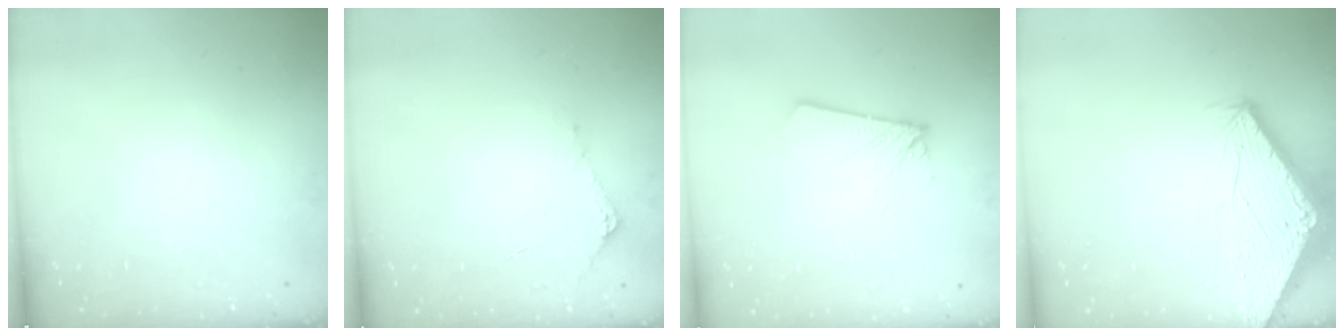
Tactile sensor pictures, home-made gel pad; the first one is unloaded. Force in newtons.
{"total": 5.1, "press": 5.0, "slide": 0.7}
{"total": 2.8, "press": 2.8, "slide": 0.3}
{"total": 2.7, "press": 2.7, "slide": 0.1}